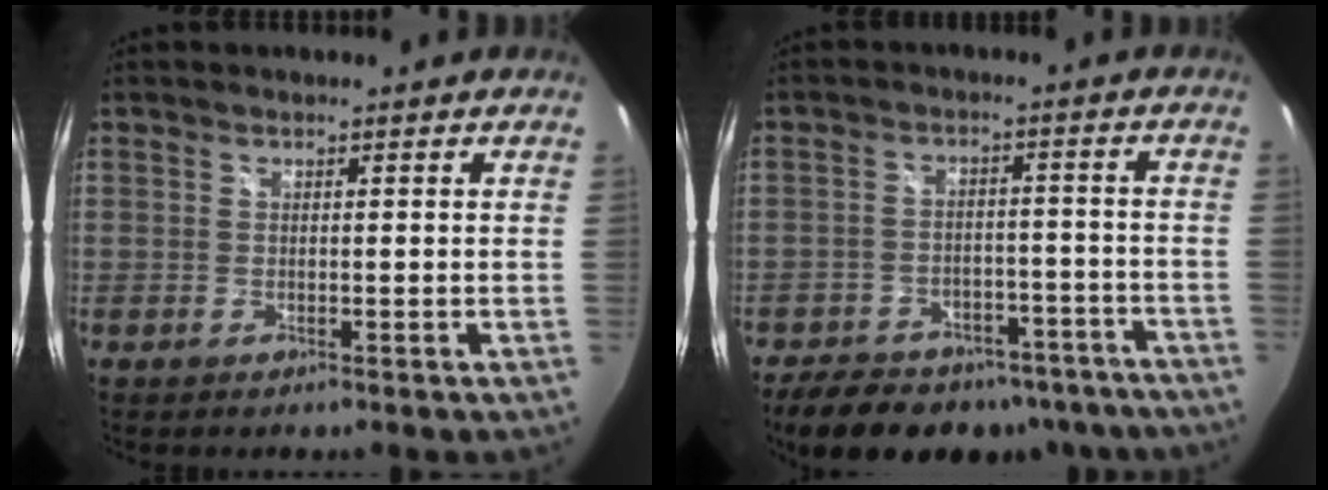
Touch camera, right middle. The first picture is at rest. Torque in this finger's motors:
{"motor_torque": [0.93, -1.21, 0.22, 0.09]}